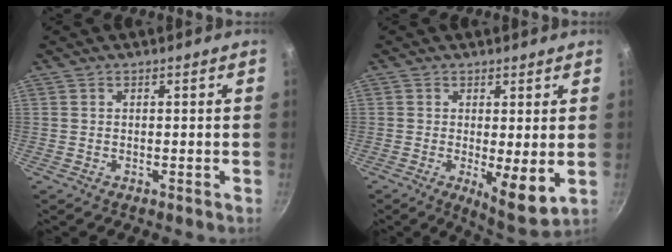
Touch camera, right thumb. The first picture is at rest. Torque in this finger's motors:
{"motor_torque": [-0.14, 0.75, 0.57, 0.26, 0.06]}